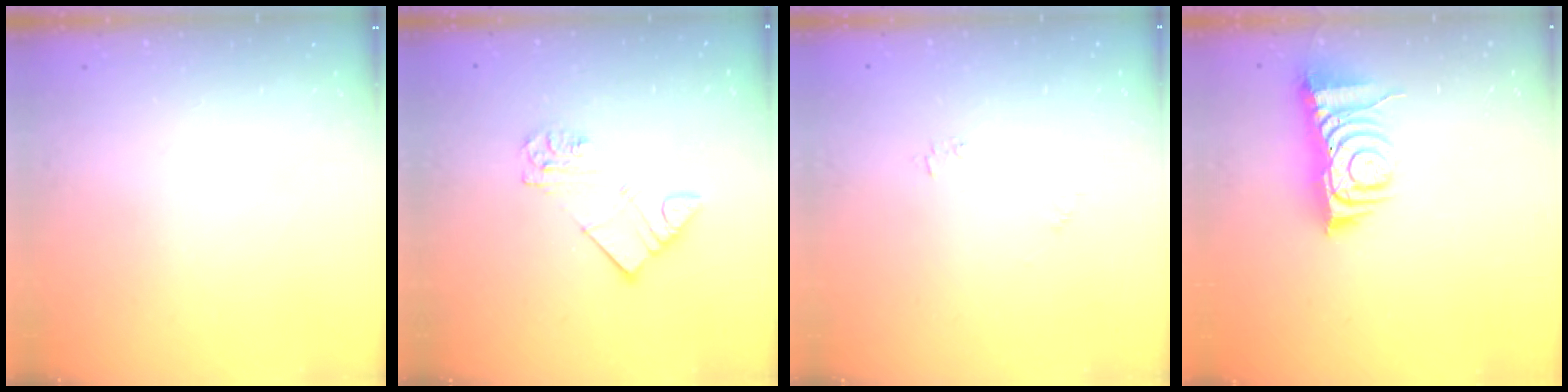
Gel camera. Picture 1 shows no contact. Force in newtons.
{"total": 7.7, "press": 7.7, "slide": 0.7}
{"total": 3.1, "press": 3.1, "slide": 0.5}
{"total": 7.6, "press": 7.5, "slide": 0.9}